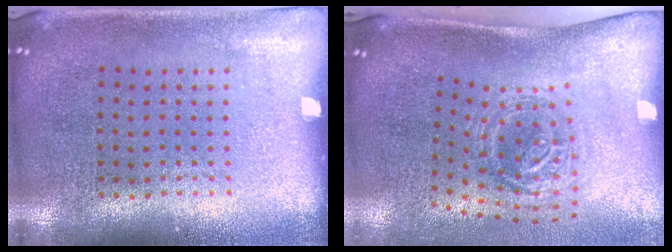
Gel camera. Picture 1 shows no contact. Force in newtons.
{"total": 1.7, "press": 1.2, "slide": 1.2}